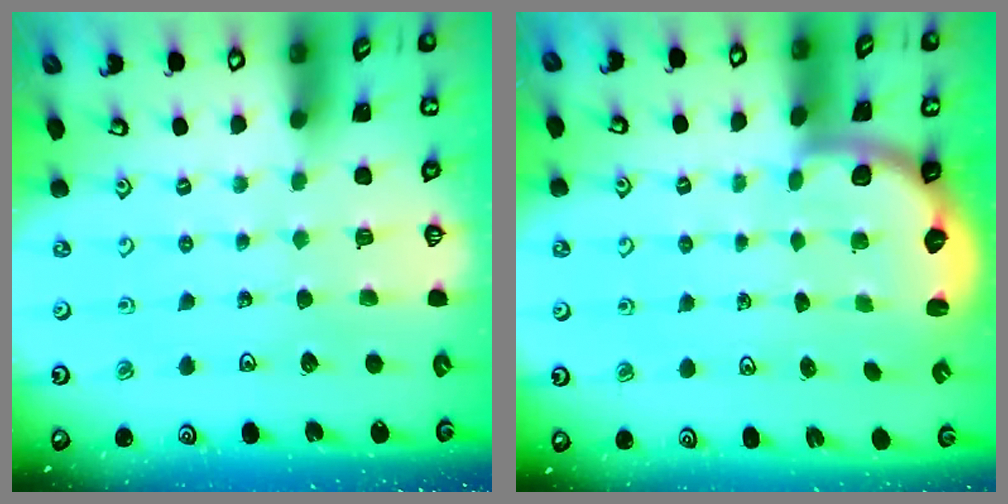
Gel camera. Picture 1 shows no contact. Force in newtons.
{"total": 2.6, "press": 2.2, "slide": 1.3}